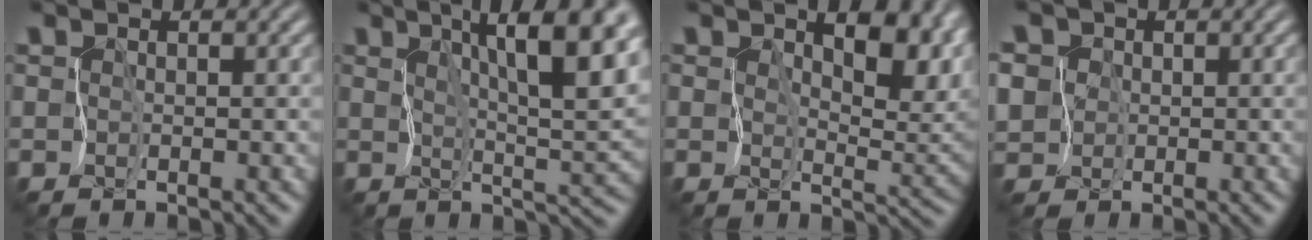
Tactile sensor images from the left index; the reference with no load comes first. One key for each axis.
{"total": 10.2, "fx": 4.4, "fy": 3.0, "fz": 8.7, "tx": -0.125, "ty": 0.004, "tz": 0.065}
{"total": 9.4, "fx": 4.0, "fy": 4.4, "fz": 7.3, "tx": -0.105, "ty": -0.007, "tz": 0.069}
{"total": 5.0, "fx": 0.3, "fy": 4.8, "fz": 1.5, "tx": -0.044, "ty": 0.017, "tz": -0.017}